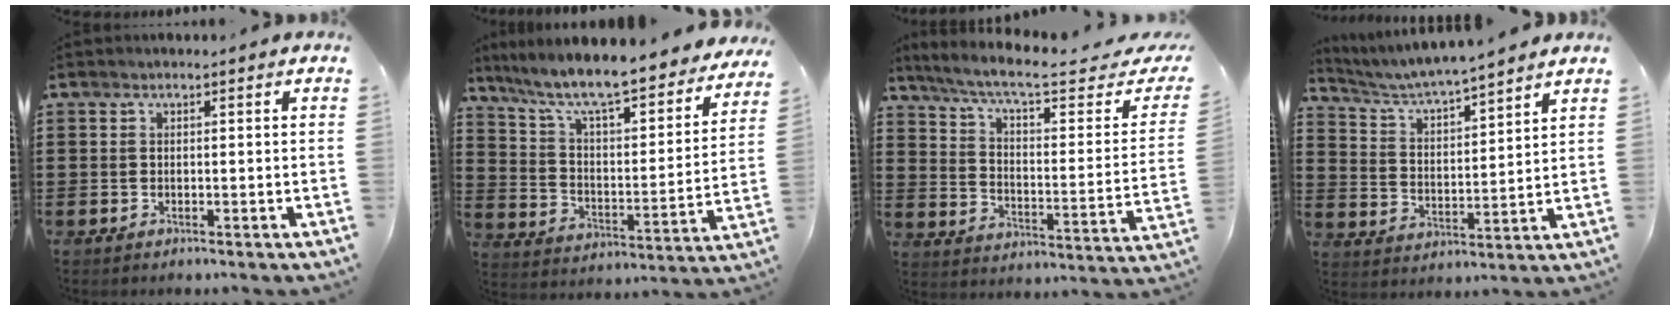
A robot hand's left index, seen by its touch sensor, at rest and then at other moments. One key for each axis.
{"total": 8.5, "fx": 7.3, "fy": 0.5, "fz": 4.3, "tx": -0.115, "ty": -0.058, "tz": 0.118}
{"total": 8.0, "fx": 6.2, "fy": 0.7, "fz": 5.0, "tx": -0.122, "ty": -0.041, "tz": 0.102}
{"total": 4.7, "fx": 4.4, "fy": -0.1, "fz": 1.5, "tx": -0.051, "ty": -0.031, "tz": 0.071}